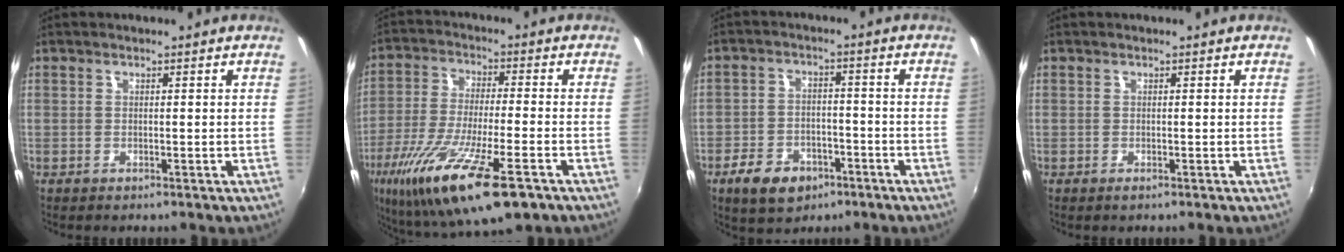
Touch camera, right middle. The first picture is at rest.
{"total": 21.5, "force": [-11.5, 4.7, 17.5], "torque": [-0.343, -0.071, -0.204]}
{"total": 9.2, "force": [-5.5, 5.7, 4.7], "torque": [-0.123, 0.007, -0.081]}
{"total": 0.0}